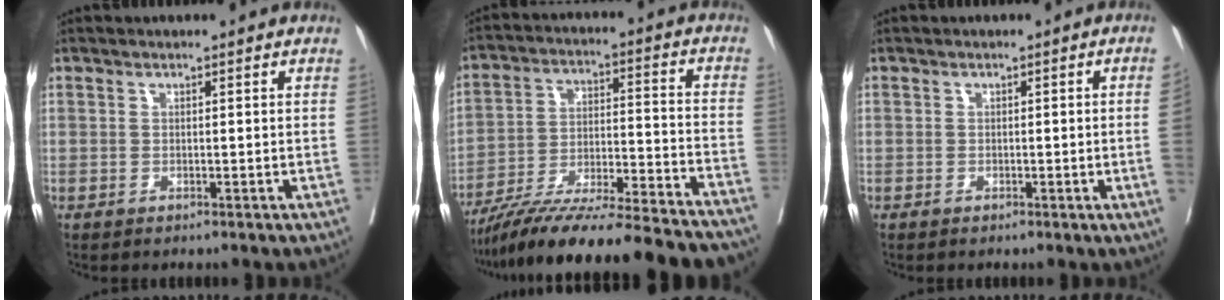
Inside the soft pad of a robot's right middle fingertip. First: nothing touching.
{"total": 26.0, "force": [-22.9, 1.0, 12.3], "torque": [-0.162, -0.037, -0.347]}
{"total": 2.2, "force": [-0.2, -0.5, 2.1], "torque": [-0.025, 0.001, 0.000]}